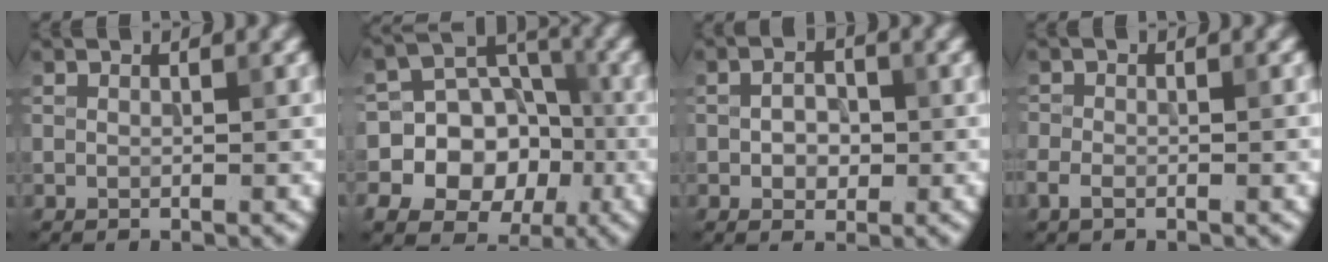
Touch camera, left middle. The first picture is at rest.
{"total": 13.5, "force": [-4.0, 12.4, 3.8], "torque": [-0.102, -0.004, -0.073]}
{"total": 2.4, "force": [-0.2, 1.7, 1.7], "torque": [-0.028, 0.001, -0.007]}
{"total": 2.3, "force": [-1.1, 1.1, 1.7], "torque": [-0.031, -0.001, -0.026]}